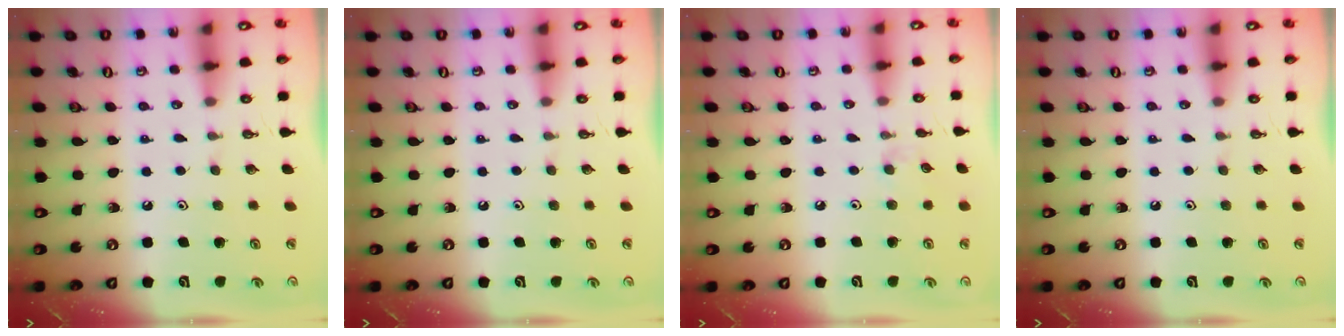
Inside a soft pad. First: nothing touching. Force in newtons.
{"total": 0.0}
{"total": 2.9, "press": 2.9, "slide": 0.3}
{"total": 0.0}